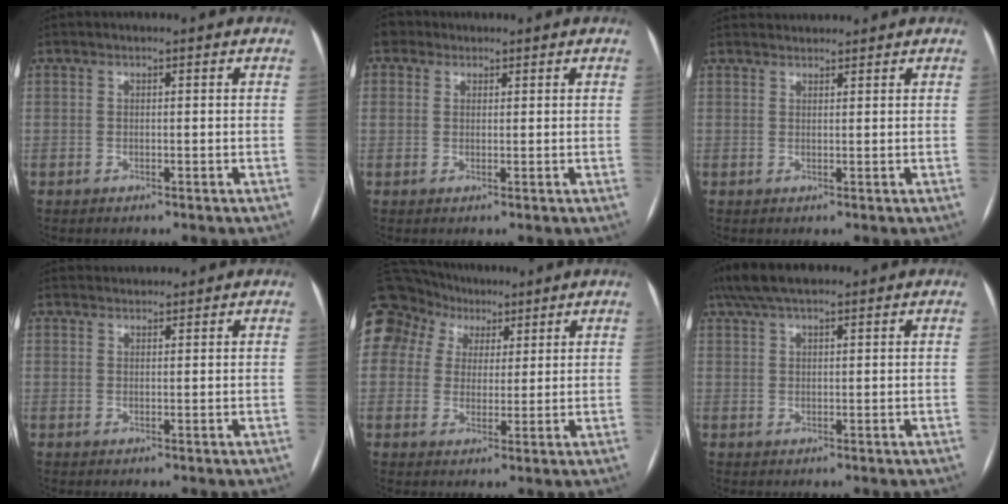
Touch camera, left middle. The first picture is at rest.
{"total": 0.6, "force": [-0.1, 0.3, -0.5], "torque": [0.019, 0.001, -0.001]}
{"total": 3.2, "force": [3.1, 0.5, 0.2], "torque": [-0.005, 0.031, 0.053]}
{"total": 3.4, "force": [3.4, 0.5, 0.2], "torque": [-0.006, 0.031, 0.057]}
{"total": 14.5, "force": [8.1, 11.1, 4.5], "torque": [-0.146, 0.067, 0.154]}
{"total": 7.4, "force": [5.7, 1.8, 4.3], "torque": [-0.079, 0.038, 0.103]}